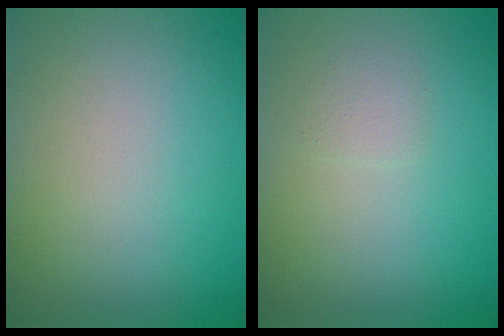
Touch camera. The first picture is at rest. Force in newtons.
{"total": 0.9, "press": 0.9, "slide": 0.1}